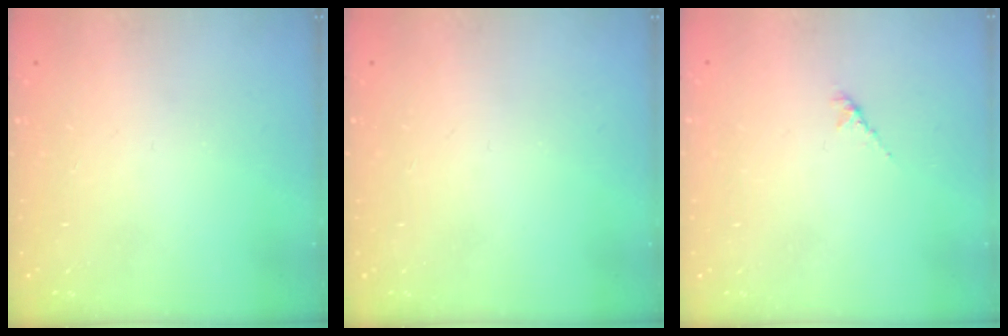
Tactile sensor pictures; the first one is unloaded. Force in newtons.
{"total": 0.0}
{"total": 1.5, "press": 1.4, "slide": 0.5}